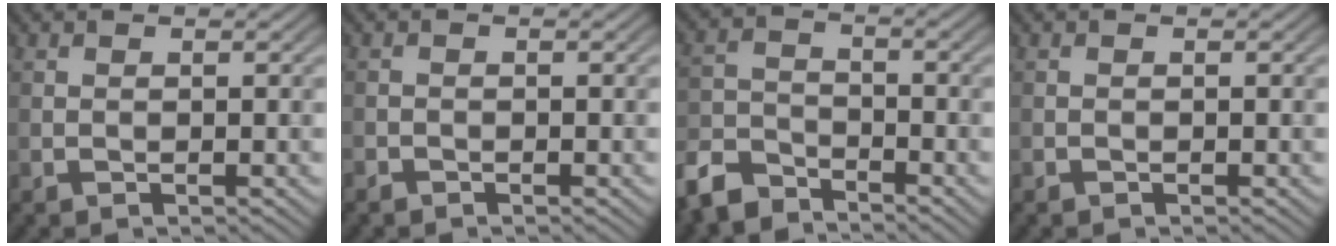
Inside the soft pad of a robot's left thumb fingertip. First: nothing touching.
{"total": 0.8, "force": [-0.7, 0.3, 0.0], "torque": [0.000, -0.002, -0.016]}
{"total": 6.4, "force": [-5.5, 2.5, 2.2], "torque": [-0.051, -0.009, -0.128]}
{"total": 0.0}